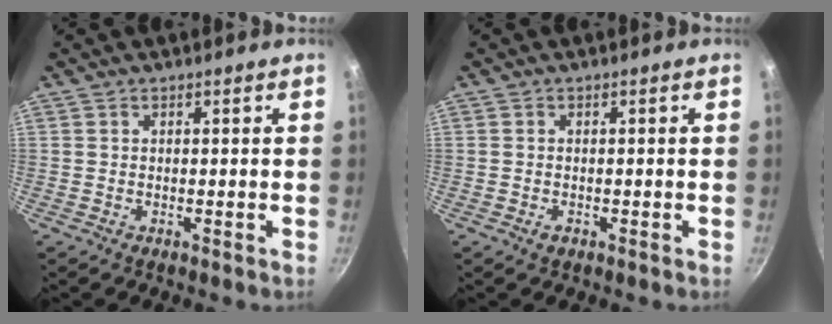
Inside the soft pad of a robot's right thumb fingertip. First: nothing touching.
{"total": 1.1, "force": [-0.6, 0.7, 0.5], "torque": [-0.009, 0.000, -0.010]}